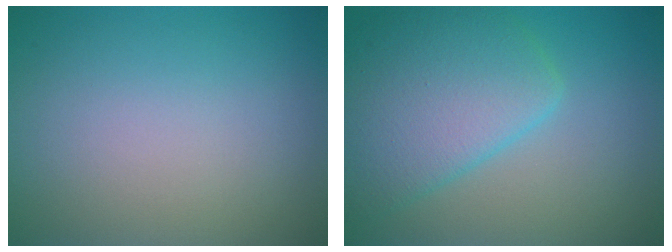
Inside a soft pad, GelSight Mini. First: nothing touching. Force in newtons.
{"total": 6.6, "press": 6.6, "slide": 0.2}